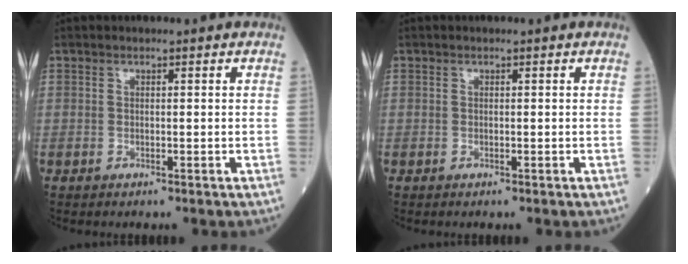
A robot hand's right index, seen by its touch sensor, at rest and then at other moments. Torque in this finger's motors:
{"motor_torque": [0.00, 0.00, -0.01, 0.00]}